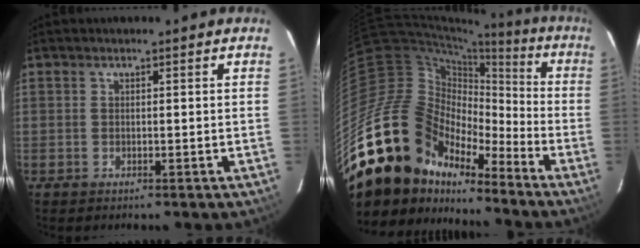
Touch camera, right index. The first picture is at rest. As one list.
[{"total": 21.7, "force": [-15.6, 12.6, 8.4], "torque": [-0.165, 0.026, -0.280]}]